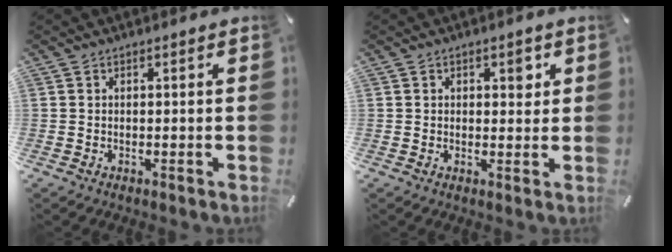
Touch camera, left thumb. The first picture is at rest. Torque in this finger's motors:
{"motor_torque": [0.12, -0.20, 0.07, -0.03, 0.00]}